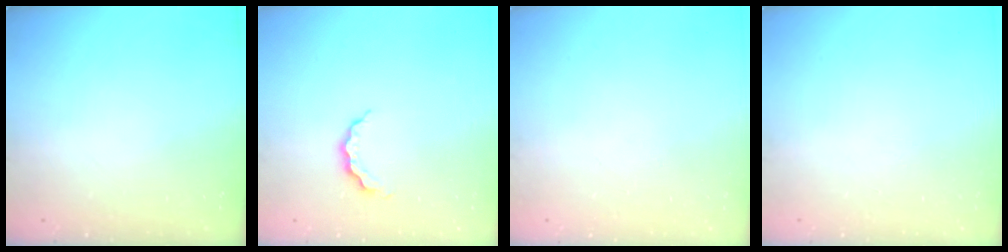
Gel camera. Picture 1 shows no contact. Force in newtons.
{"total": 5.3, "press": 5.3, "slide": 0.6}
{"total": 1.4, "press": 1.4, "slide": 0.1}
{"total": 0.0}